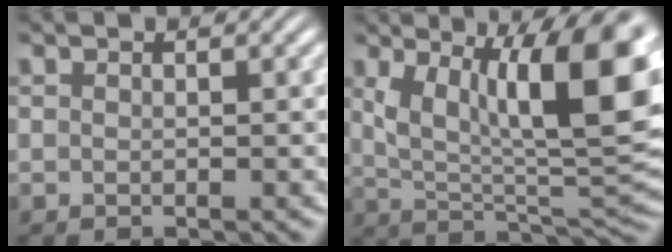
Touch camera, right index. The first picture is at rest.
{"total": 13.7, "force": [3.2, 6.5, 11.6], "torque": [-0.171, -0.022, 0.063]}